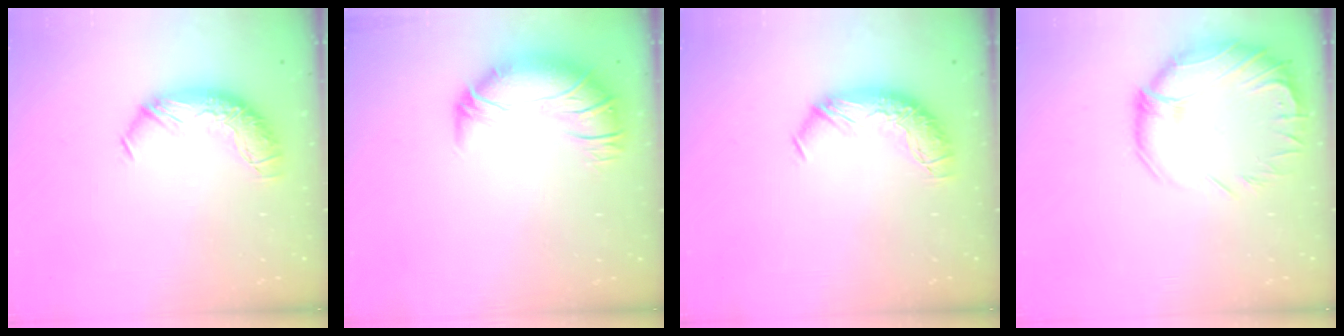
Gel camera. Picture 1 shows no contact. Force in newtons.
{"total": 2.8, "press": 0.8, "slide": 2.7}
{"total": 0.0}
{"total": 3.9, "press": 2.2, "slide": 3.2}